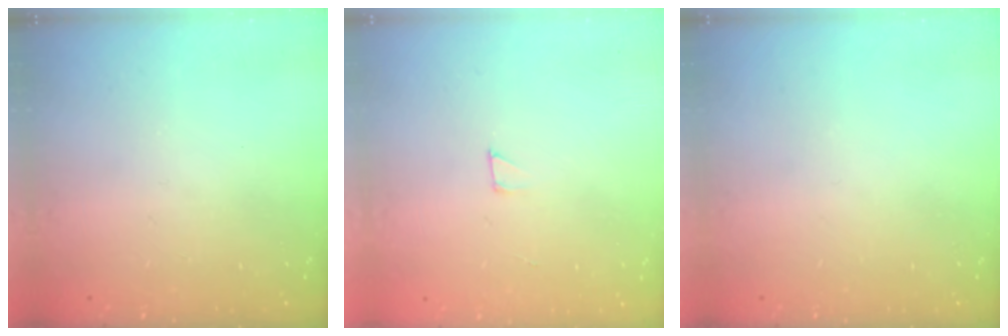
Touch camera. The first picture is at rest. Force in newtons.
{"total": 2.0, "press": 2.0, "slide": 0.0}
{"total": 0.0}